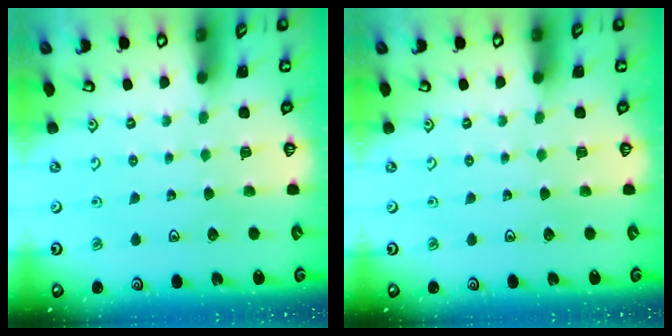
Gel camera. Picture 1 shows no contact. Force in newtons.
{"total": 0.0}